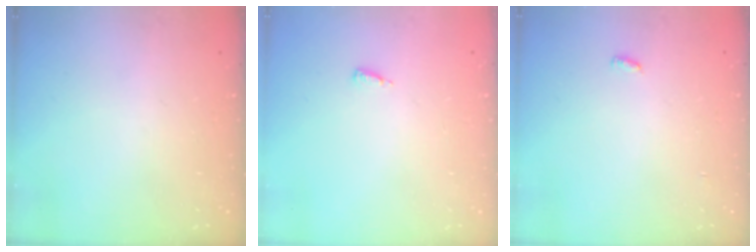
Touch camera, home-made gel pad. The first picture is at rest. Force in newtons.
{"total": 4.3, "press": 4.2, "slide": 1.0}
{"total": 6.9, "press": 2.6, "slide": 6.4}